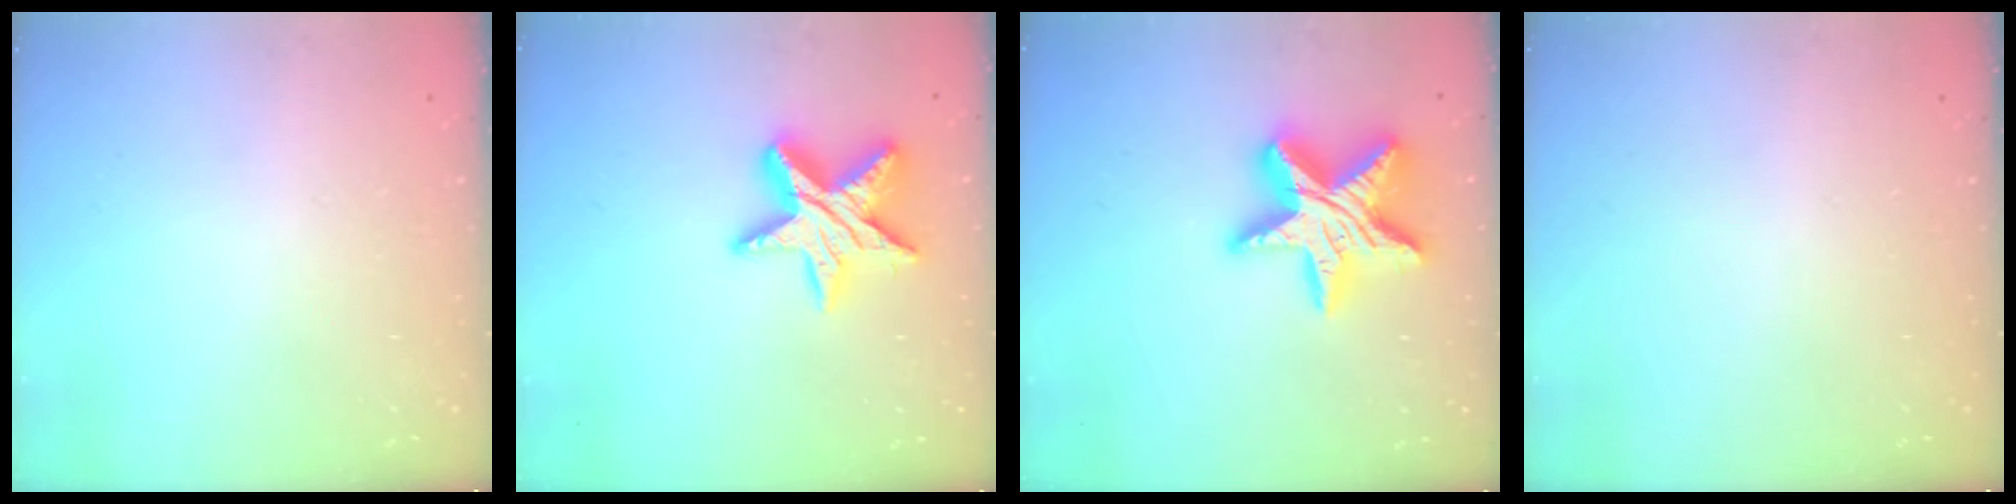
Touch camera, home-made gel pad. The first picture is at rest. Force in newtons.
{"total": 15.0, "press": 14.9, "slide": 1.3}
{"total": 19.7, "press": 19.6, "slide": 1.9}
{"total": 0.0}